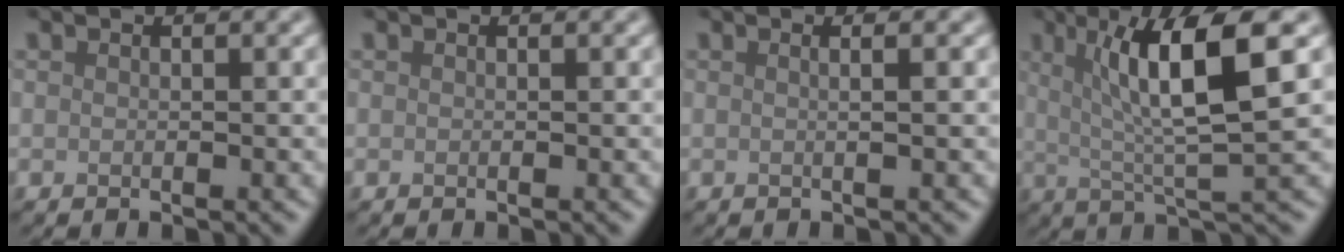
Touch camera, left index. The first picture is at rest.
{"total": 0.0}
{"total": 2.4, "force": [0.4, 1.1, 2.1], "torque": [-0.012, 0.006, -0.023]}
{"total": 8.0, "force": [2.5, 1.5, 7.5], "torque": [-0.116, 0.004, 0.039]}